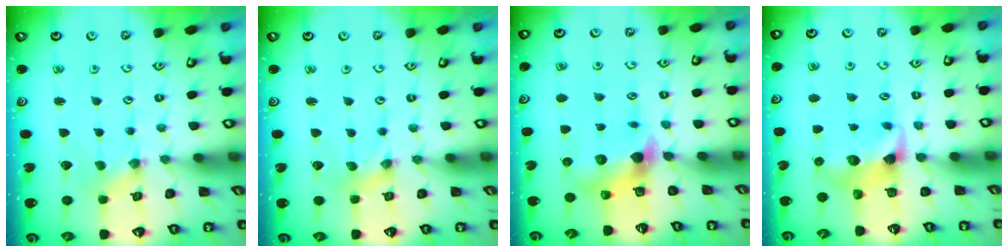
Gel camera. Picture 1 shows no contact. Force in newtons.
{"total": 1.1, "press": 1.1, "slide": 0.2}
{"total": 6.9, "press": 6.9, "slide": 0.5}
{"total": 7.0, "press": 7.0, "slide": 0.7}